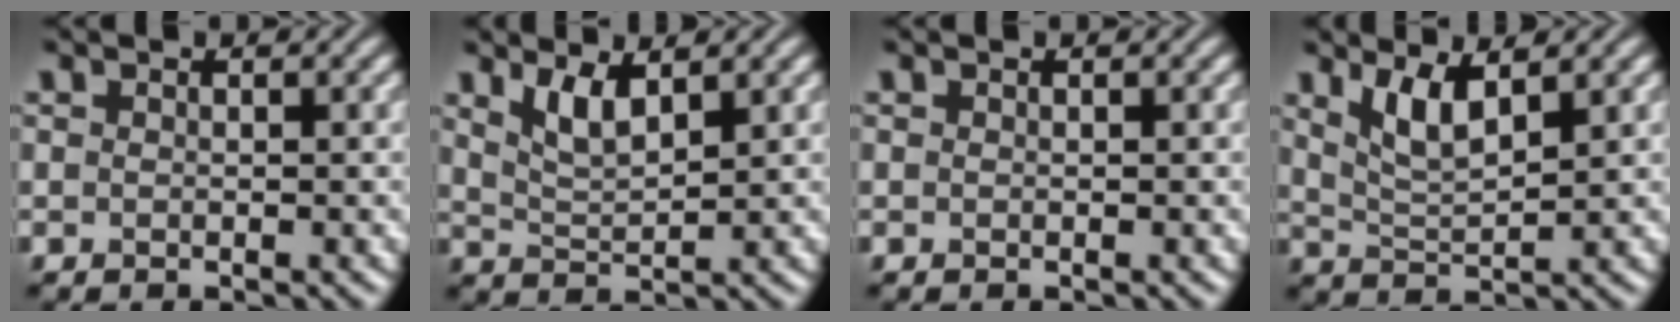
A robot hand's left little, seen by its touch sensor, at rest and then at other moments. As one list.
[{"total": 2.9, "force": [1.8, 0.9, 2.1], "torque": [-0.046, -0.009, 0.040]}, {"total": 0.0}, {"total": 3.4, "force": [2.0, 0.9, 2.6], "torque": [-0.058, -0.008, 0.044]}]